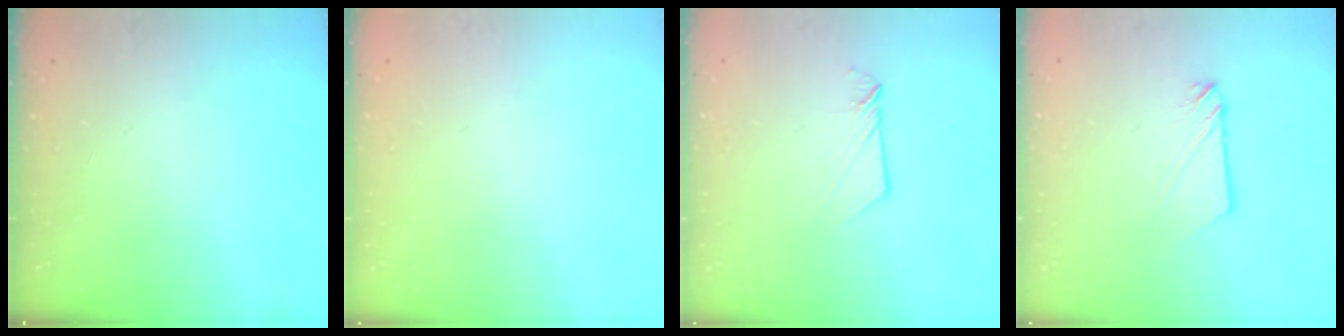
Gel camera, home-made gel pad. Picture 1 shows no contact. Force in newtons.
{"total": 0.7, "press": 0.3, "slide": 0.7}
{"total": 4.5, "press": 4.5, "slide": 0.3}
{"total": 3.0, "press": 3.0, "slide": 0.2}